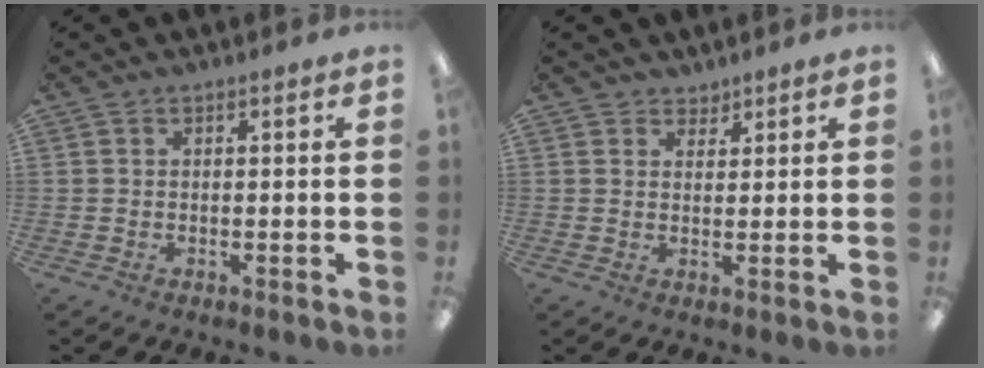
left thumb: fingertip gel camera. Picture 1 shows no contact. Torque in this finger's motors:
{"motor_torque": [-0.33, -0.38, -0.44, 0.09, -0.08]}